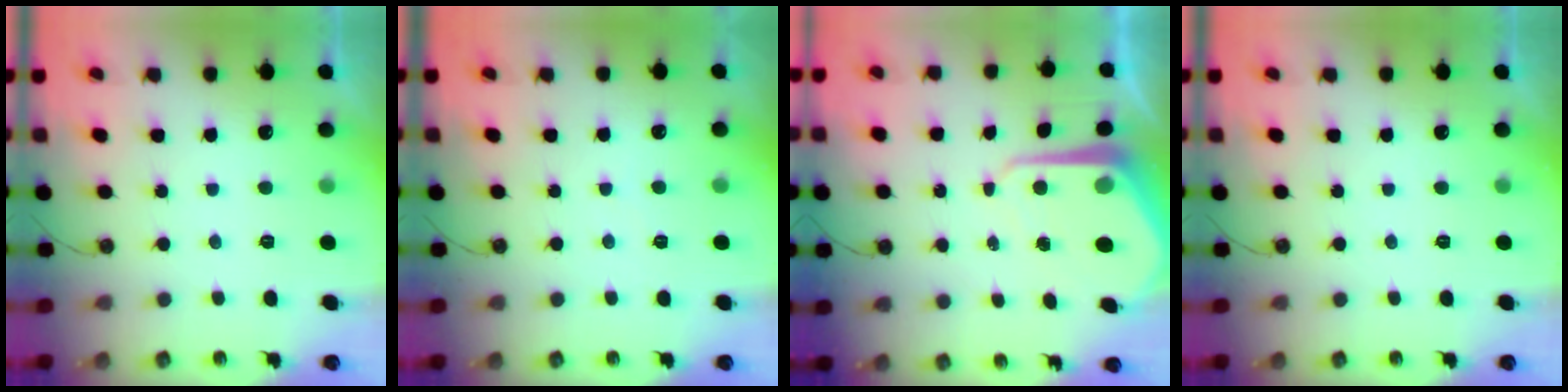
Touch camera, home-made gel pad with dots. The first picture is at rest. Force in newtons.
{"total": 2.3, "press": 2.2, "slide": 0.4}
{"total": 8.6, "press": 8.5, "slide": 0.7}
{"total": 0.0}